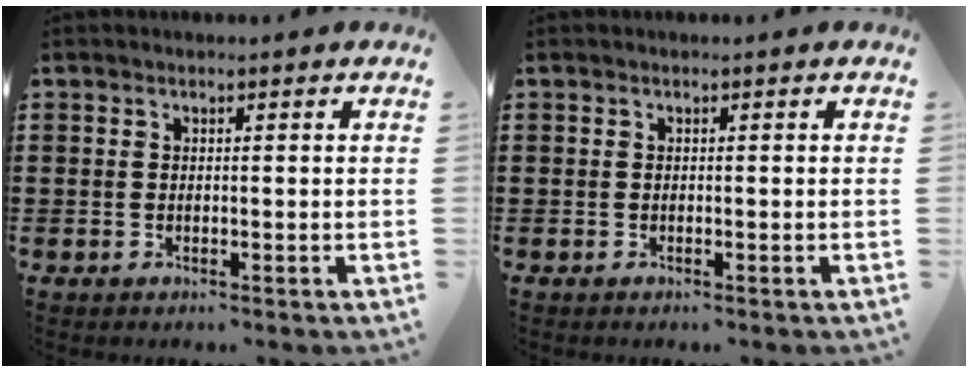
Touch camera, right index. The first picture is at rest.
{"total": 0.0}